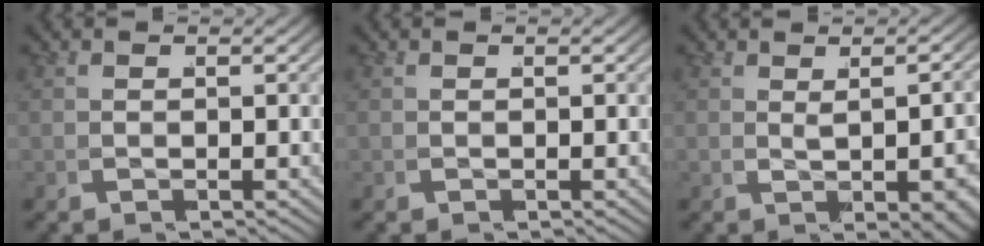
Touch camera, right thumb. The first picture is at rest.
{"total": 0.0}
{"total": 3.3, "force": [0.4, 0.8, 3.2], "torque": [-0.030, 0.003, 0.014]}